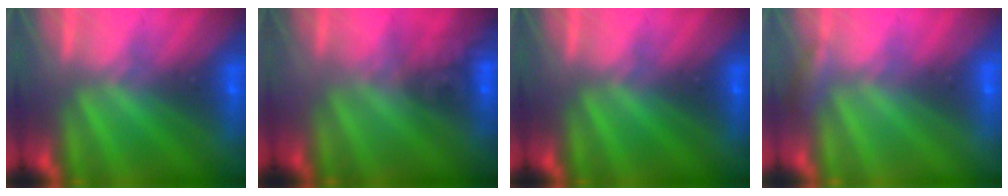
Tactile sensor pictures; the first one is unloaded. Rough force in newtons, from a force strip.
{"total": 1.5}
{"total": 0.0}
{"total": 2.3}